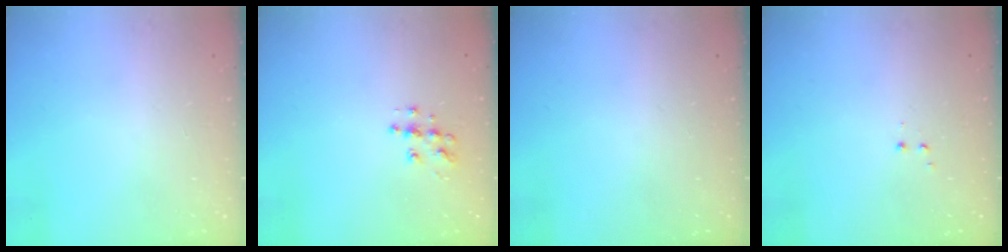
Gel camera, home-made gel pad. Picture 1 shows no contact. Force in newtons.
{"total": 7.5, "press": 7.5, "slide": 0.3}
{"total": 0.0}
{"total": 1.2, "press": 1.1, "slide": 0.5}